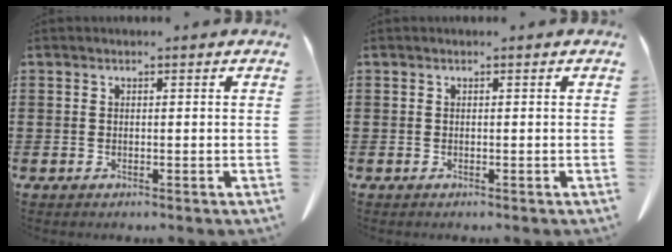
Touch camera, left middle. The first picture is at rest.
{"total": 0.0}